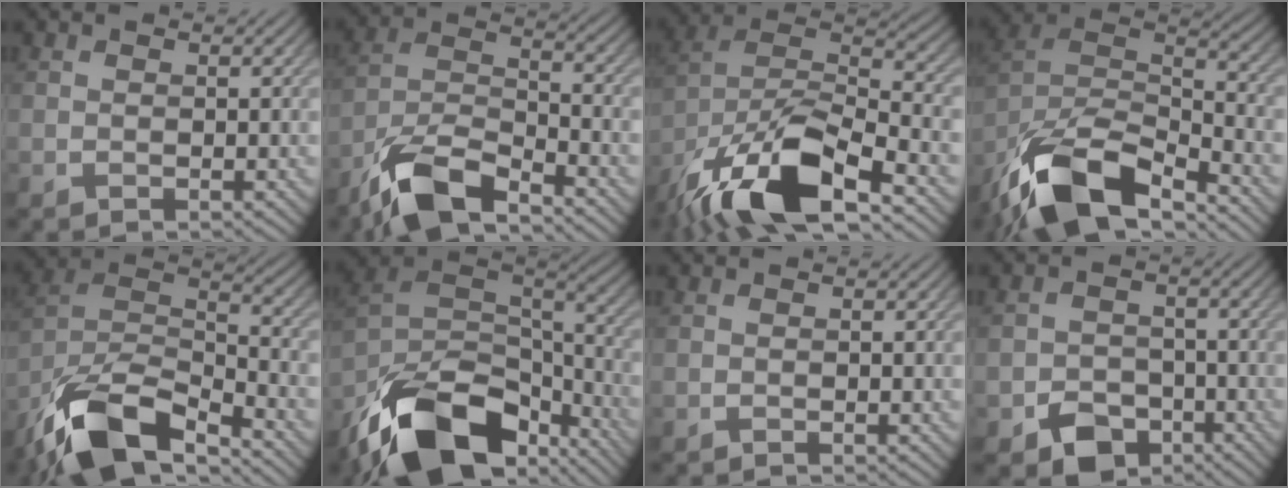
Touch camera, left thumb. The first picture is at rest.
{"total": 10.6, "force": [-8.0, 3.2, 6.3], "torque": [-0.123, -0.004, -0.167]}
{"total": 16.8, "force": [-10.8, 5.9, 11.4], "torque": [-0.238, -0.013, -0.203]}
{"total": 16.1, "force": [-11.3, 5.9, 9.7], "torque": [-0.226, -0.018, -0.203]}
{"total": 14.6, "force": [-10.5, 5.1, 8.8], "torque": [-0.191, -0.017, -0.203]}
{"total": 18.0, "force": [-11.7, 8.6, 10.7], "torque": [-0.240, -0.037, -0.194]}
{"total": 0.0}
{"total": 5.7, "force": [-3.5, 3.9, 2.2], "torque": [-0.035, -0.011, -0.063]}